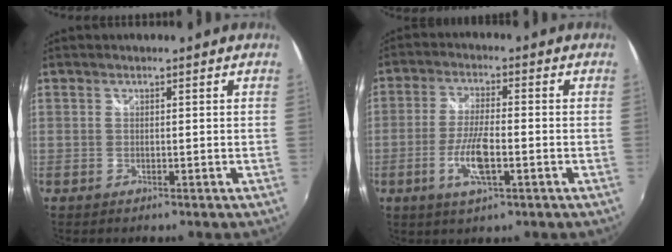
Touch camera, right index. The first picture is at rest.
{"total": 7.6, "force": [-2.7, 1.6, 6.9], "torque": [-0.144, -0.006, -0.052]}